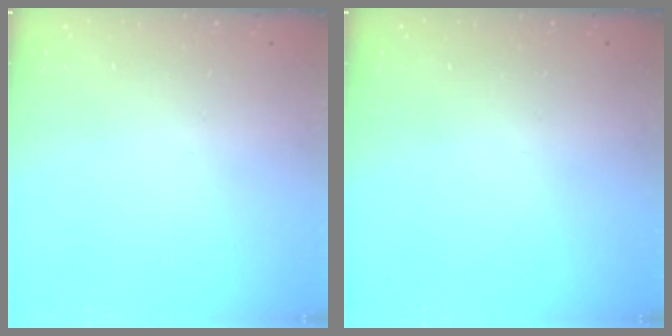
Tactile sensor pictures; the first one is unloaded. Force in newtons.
{"total": 0.0}